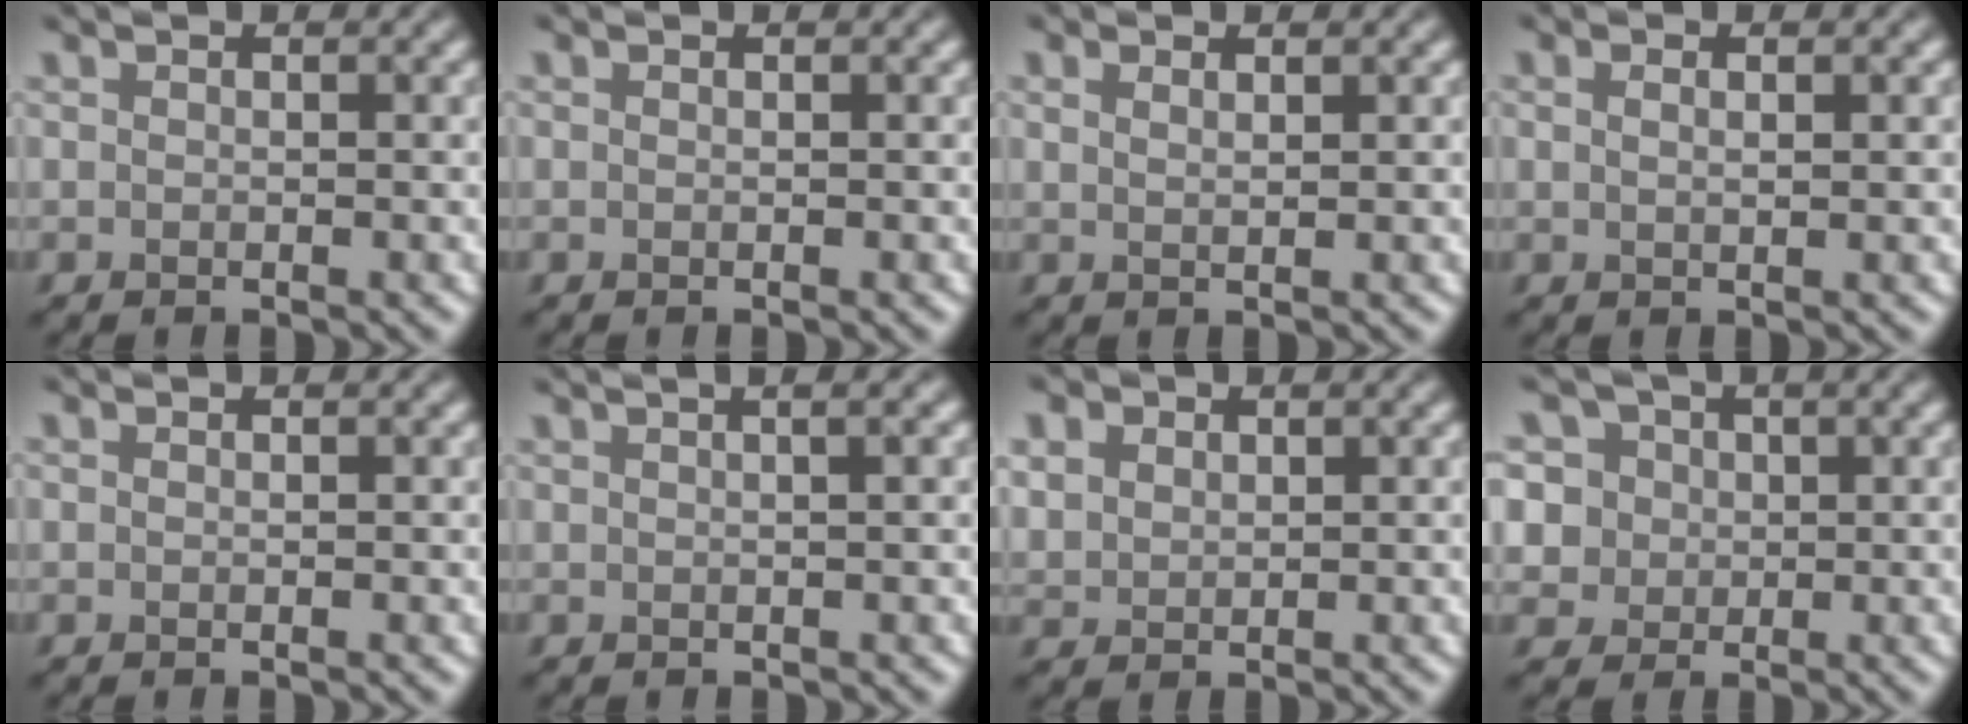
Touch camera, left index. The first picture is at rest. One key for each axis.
{"total": 0.0}
{"total": 1.0, "fx": 0.7, "fy": 0.2, "fz": 0.7, "tx": -0.017, "ty": 0.002, "tz": 0.015}
{"total": 1.6, "fx": 0.8, "fy": 0.6, "fz": 1.3, "tx": -0.019, "ty": -0.001, "tz": 0.006}
{"total": 0.0}
{"total": 3.8, "fx": 2.0, "fy": 1.5, "fz": 2.8, "tx": -0.016, "ty": 0.027, "tz": 0.001}
{"total": 3.2, "fx": 1.7, "fy": 2.3, "fz": 1.4, "tx": -0.050, "ty": 0.012, "tz": 0.036}
{"total": 7.3, "fx": 3.3, "fy": 5.8, "fz": 3.0, "tx": -0.050, "ty": 0.023, "tz": 0.026}